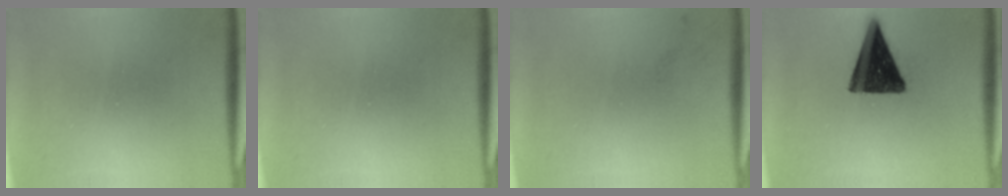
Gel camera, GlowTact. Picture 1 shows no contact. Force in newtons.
{"total": 0.0}
{"total": 1.1}
{"total": 14.2}